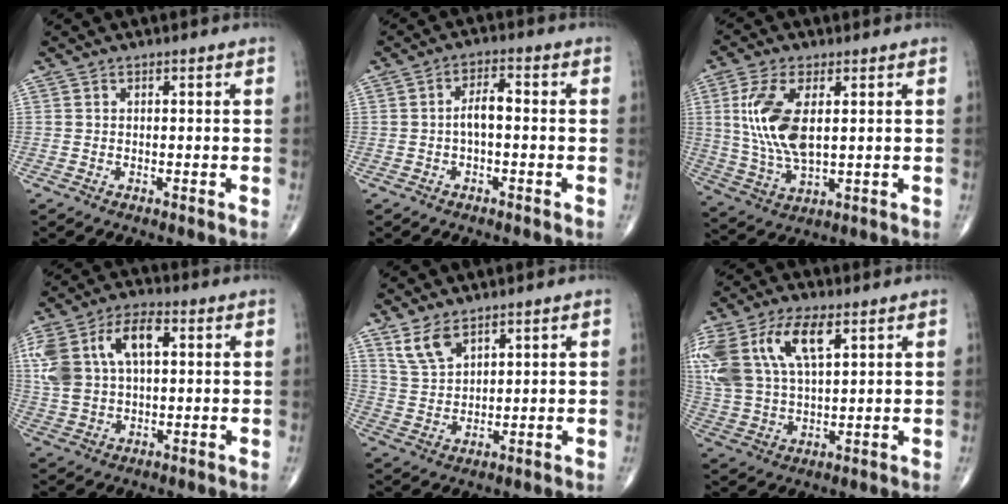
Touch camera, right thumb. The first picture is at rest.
{"total": 3.8, "force": [-0.6, 1.6, 3.4], "torque": [-0.059, 0.018, -0.014]}
{"total": 12.6, "force": [2.4, 5.8, 10.9], "torque": [-0.235, -0.010, 0.056]}
{"total": 14.9, "force": [3.6, 8.5, 11.6], "torque": [-0.234, 0.022, 0.068]}
{"total": 6.0, "force": [4.1, 2.7, 3.4], "torque": [-0.062, -0.019, 0.092]}
{"total": 20.5, "force": [8.1, 10.6, 15.5], "torque": [-0.356, 0.010, 0.156]}